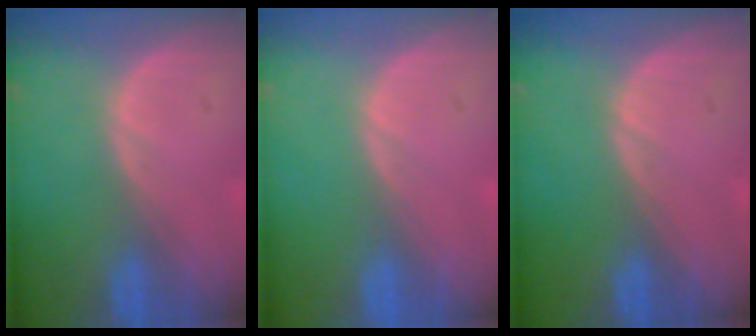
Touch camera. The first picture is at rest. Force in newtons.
{"total": 0.0}
{"total": 0.0}